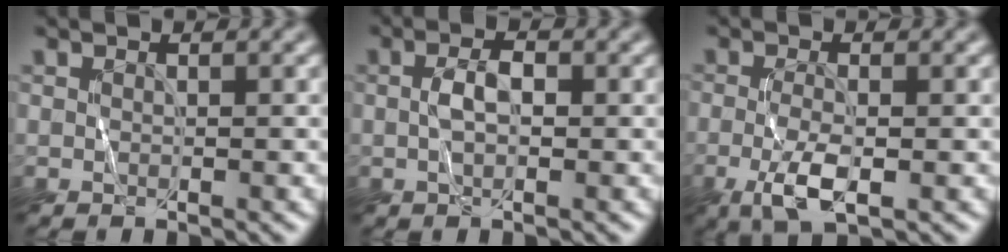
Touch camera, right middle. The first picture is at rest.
{"total": 2.3, "force": [-0.1, 1.0, 2.1], "torque": [-0.043, 0.004, -0.003]}
{"total": 3.6, "force": [-1.3, 0.9, 3.2], "torque": [-0.074, -0.007, -0.028]}